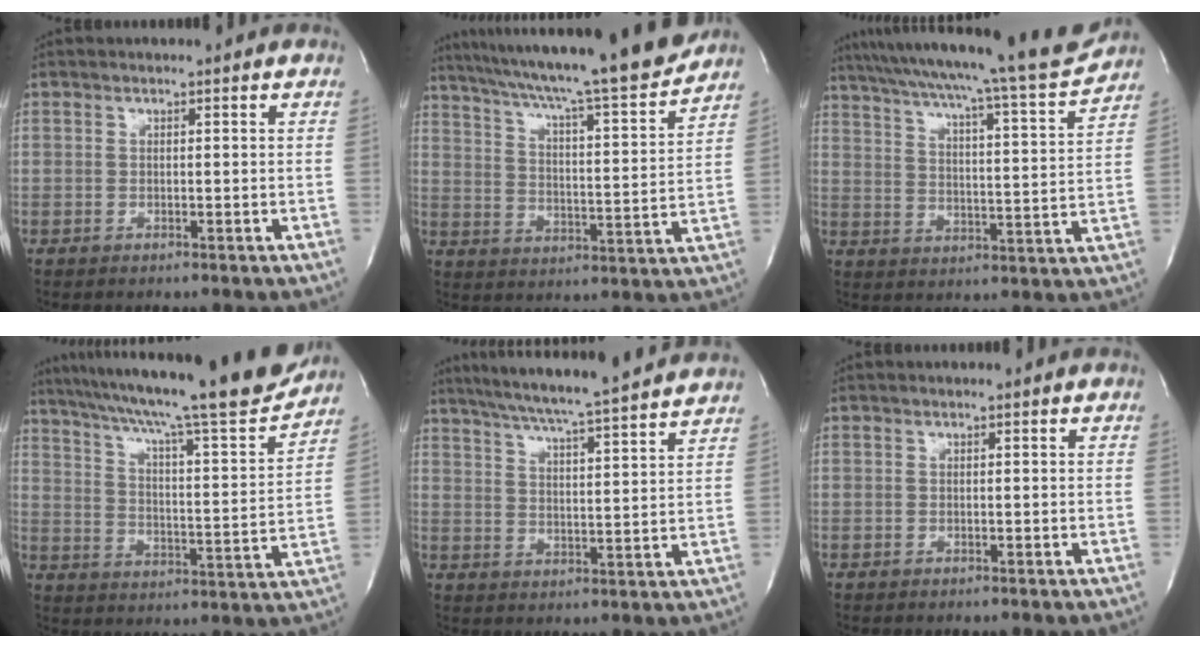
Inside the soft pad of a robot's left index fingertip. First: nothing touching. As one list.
[{"total": 22.8, "force": [20.0, 0.1, 10.9], "torque": [-0.185, -0.027, 0.286]}, {"total": 23.3, "force": [20.9, 0.1, 10.3], "torque": [-0.173, -0.038, 0.287]}, {"total": 24.9, "force": [21.3, 1.5, 12.9], "torque": [-0.219, -0.024, 0.296]}, {"total": 19.3, "force": [17.3, -0.6, 8.6], "torque": [-0.149, -0.006, 0.238]}, {"total": 0.0}]